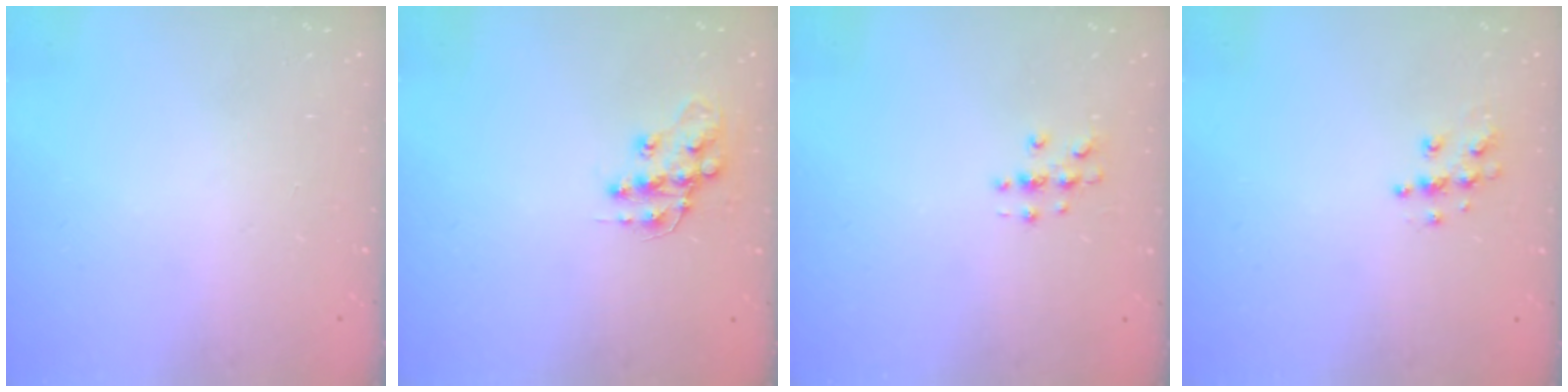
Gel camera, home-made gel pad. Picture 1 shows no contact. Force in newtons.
{"total": 12.7, "press": 12.6, "slide": 0.9}
{"total": 2.7, "press": 2.7, "slide": 0.3}
{"total": 6.4, "press": 6.4, "slide": 0.2}